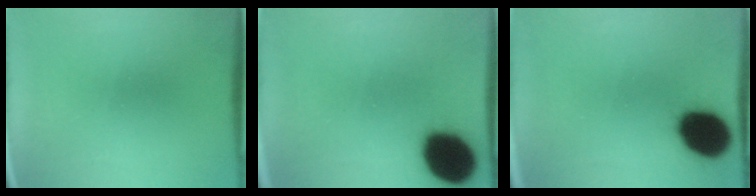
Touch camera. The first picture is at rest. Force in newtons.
{"total": 17.1}
{"total": 16.9}